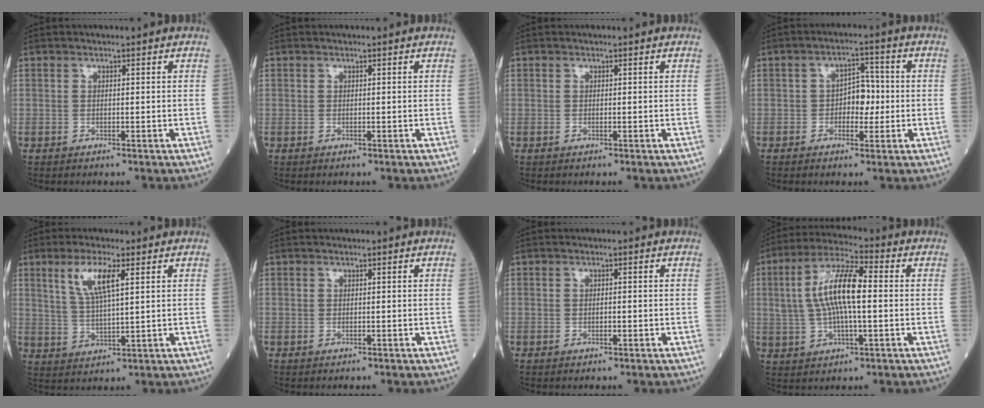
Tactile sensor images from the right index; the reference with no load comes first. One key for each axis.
{"total": 0.0}
{"total": 0.0}
{"total": 5.6, "fx": -0.6, "fy": 3.2, "fz": 4.5, "tx": -0.085, "ty": 0.019, "tz": -0.011}
{"total": 7.2, "fx": 3.0, "fy": 1.7, "fz": 6.3, "tx": -0.130, "ty": 0.006, "tz": 0.062}
{"total": 0.0}
{"total": 1.4, "fx": -0.3, "fy": 0.8, "fz": 1.2, "tx": -0.033, "ty": 0.001, "tz": -0.002}
{"total": 11.9, "fx": 1.0, "fy": 3.5, "fz": 11.4, "tx": -0.237, "ty": 0.020, "tz": 0.017}